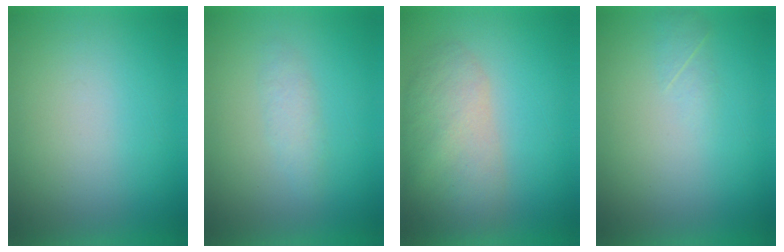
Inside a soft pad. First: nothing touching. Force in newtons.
{"total": 1.9}
{"total": 5.7}
{"total": 1.6}